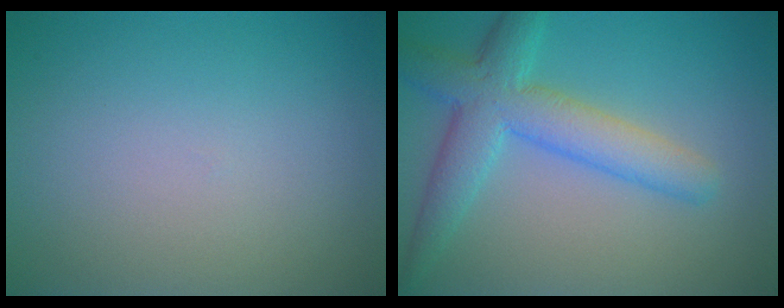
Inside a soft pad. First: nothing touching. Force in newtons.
{"total": 5.7, "press": 5.7, "slide": 0.2}